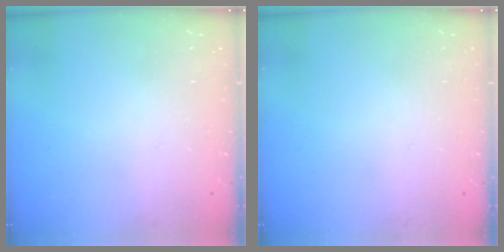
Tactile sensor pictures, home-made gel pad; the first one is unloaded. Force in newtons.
{"total": 0.0}